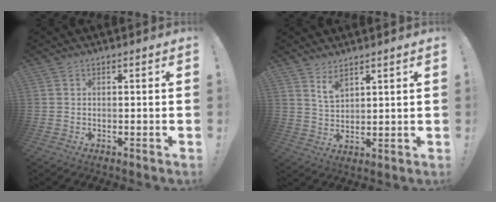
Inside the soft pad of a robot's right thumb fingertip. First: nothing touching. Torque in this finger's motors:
{"motor_torque": [0.02, 0.79, -0.04, -0.03, -0.03]}